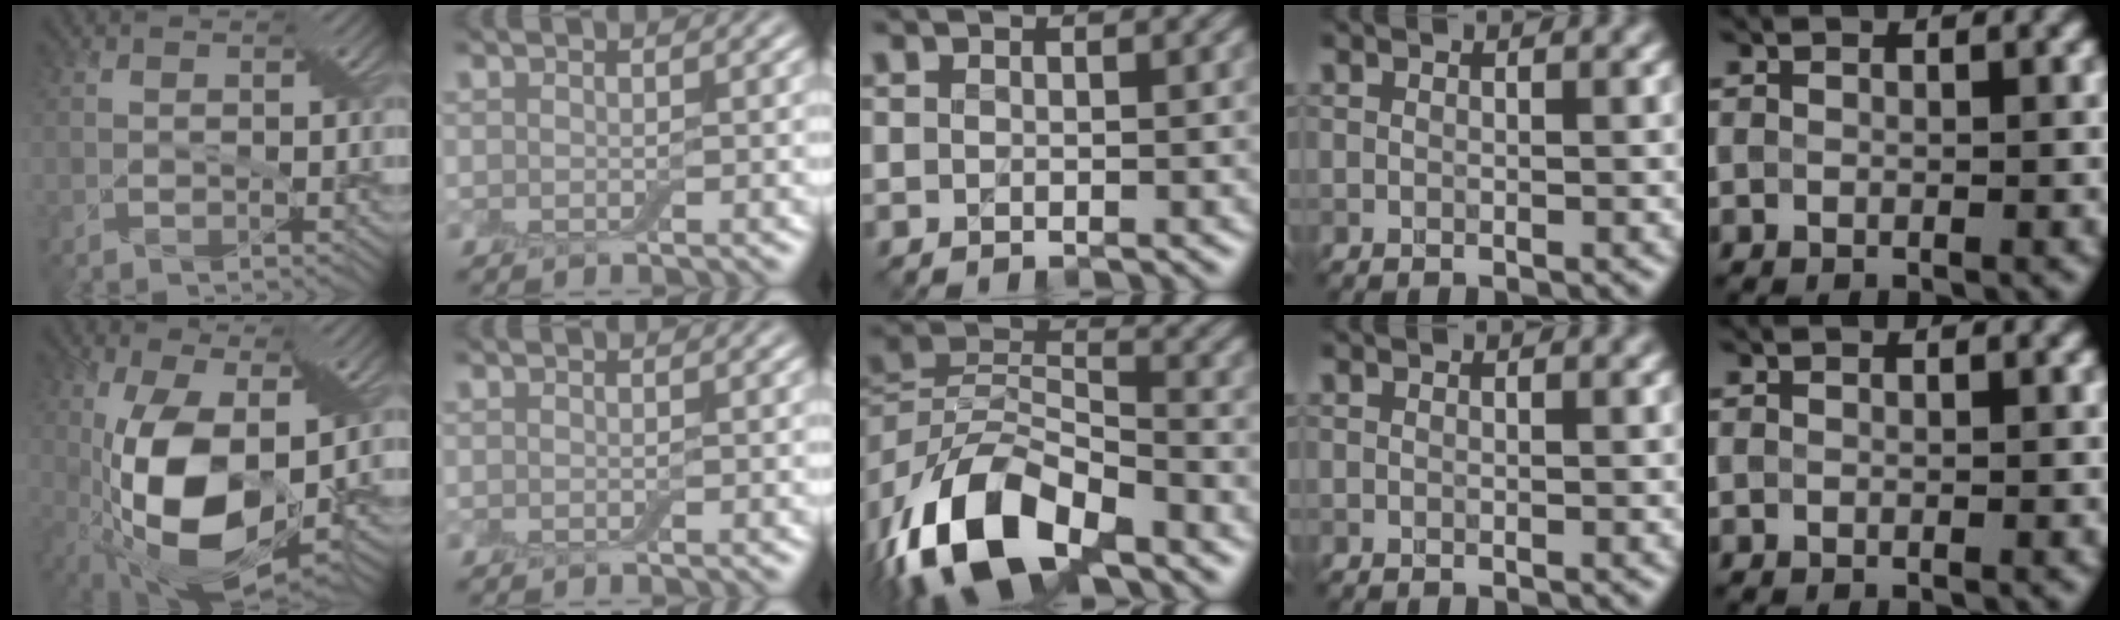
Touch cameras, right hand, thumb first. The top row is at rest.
{"thumb": {"total": 14.8, "force": [-0.9, 7.2, 12.9], "torque": [-0.271, -0.027, -0.013]}, "middle": {"total": 11.9, "force": [-7.0, 6.3, 7.3], "torque": [-0.140, -0.005, -0.136]}}